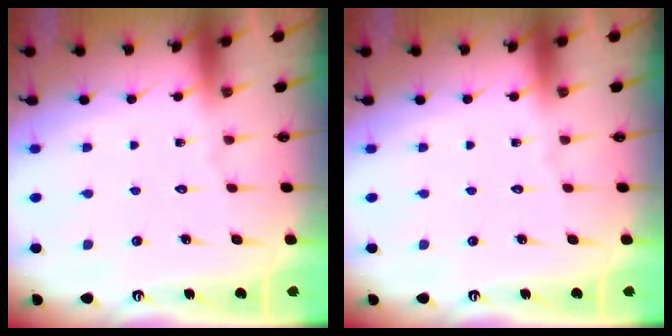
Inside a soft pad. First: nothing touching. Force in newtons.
{"total": 0.0}